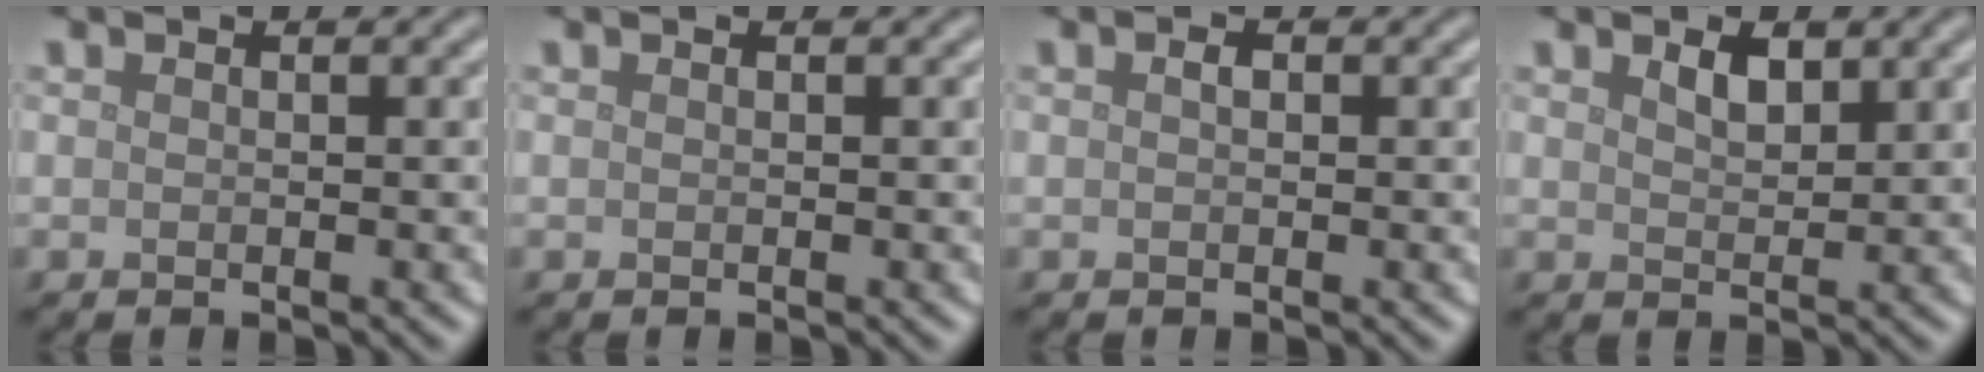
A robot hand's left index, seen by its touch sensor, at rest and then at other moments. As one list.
[{"total": 0.0}, {"total": 0.7, "force": [0.1, 0.5, 0.6], "torque": [-0.011, 0.000, 0.001]}, {"total": 1.8, "force": [1.2, 0.8, 1.1], "torque": [-0.021, 0.000, 0.024]}]